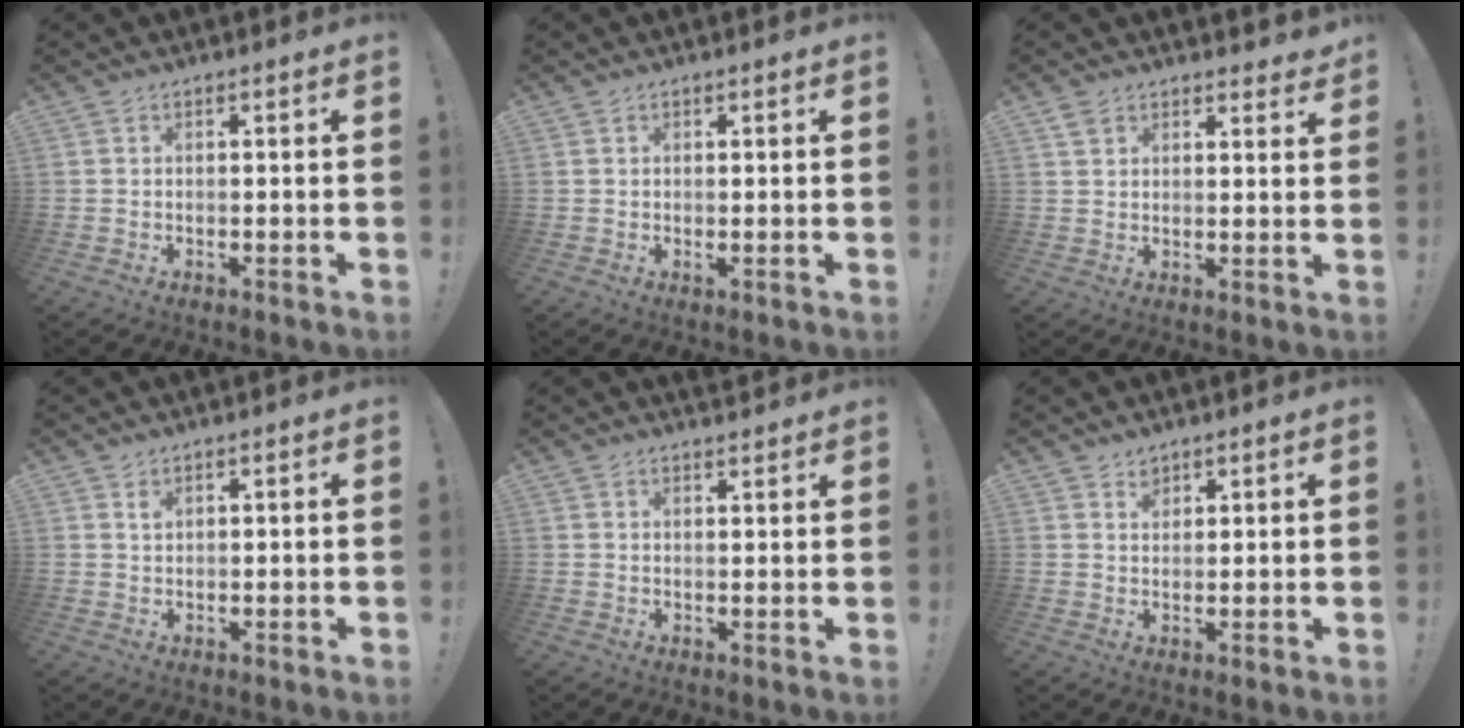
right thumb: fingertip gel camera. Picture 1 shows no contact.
{"total": 0.6, "force": [0.3, -0.1, 0.4], "torque": [-0.004, -0.002, 0.005]}
{"total": 3.9, "force": [2.9, 2.4, 0.9], "torque": [-0.006, -0.016, 0.053]}
{"total": 1.2, "force": [0.9, 0.6, 0.5], "torque": [0.004, -0.006, 0.014]}
{"total": 1.9, "force": [1.9, 0.2, 0.1], "torque": [0.010, -0.016, 0.034]}
{"total": 2.9, "force": [2.2, 1.8, 0.5], "torque": [0.001, -0.014, 0.039]}